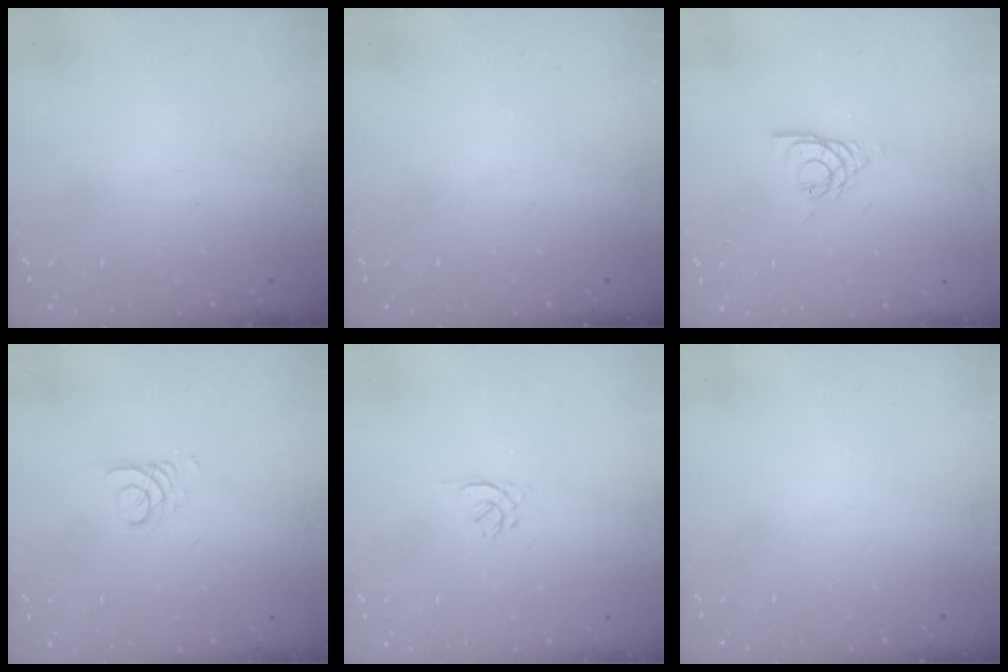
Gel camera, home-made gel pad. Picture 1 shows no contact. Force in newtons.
{"total": 0.0}
{"total": 5.2, "press": 5.2, "slide": 0.3}
{"total": 2.7, "press": 2.7, "slide": 0.3}
{"total": 1.6, "press": 1.5, "slide": 0.6}
{"total": 0.0}